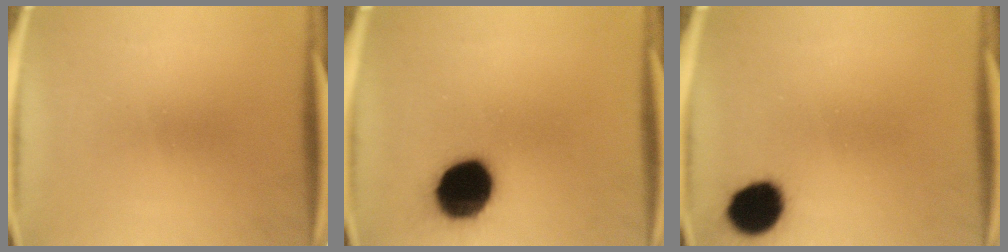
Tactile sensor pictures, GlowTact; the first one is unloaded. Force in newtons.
{"total": 17.4}
{"total": 6.6}